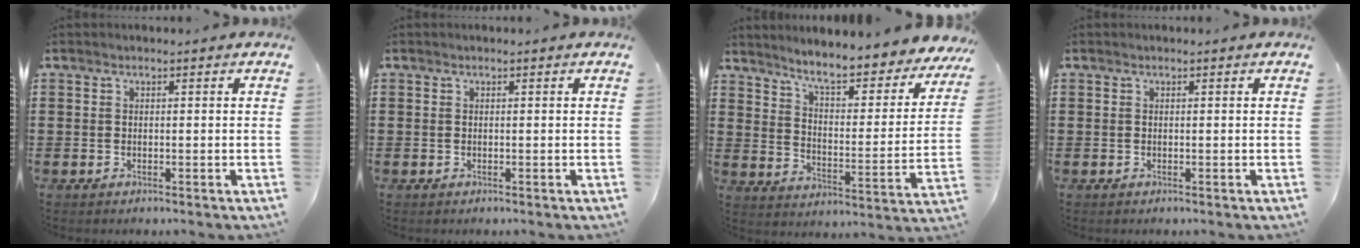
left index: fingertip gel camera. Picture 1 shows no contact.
{"total": 0.0}
{"total": 6.6, "force": [5.8, 0.1, 3.0], "torque": [-0.075, -0.049, 0.092]}
{"total": 0.0}